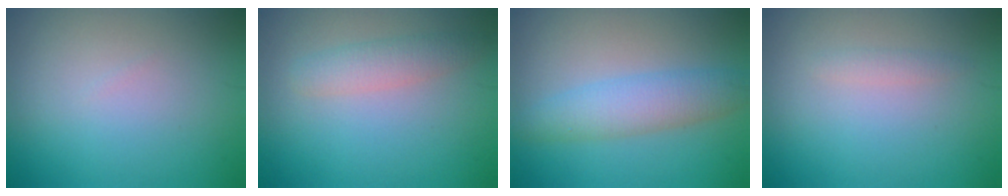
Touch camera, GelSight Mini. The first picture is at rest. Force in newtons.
{"total": 2.4, "press": 2.4, "slide": 0.2}
{"total": 4.0, "press": 4.0, "slide": 0.1}
{"total": 0.9, "press": 0.9, "slide": 0.1}